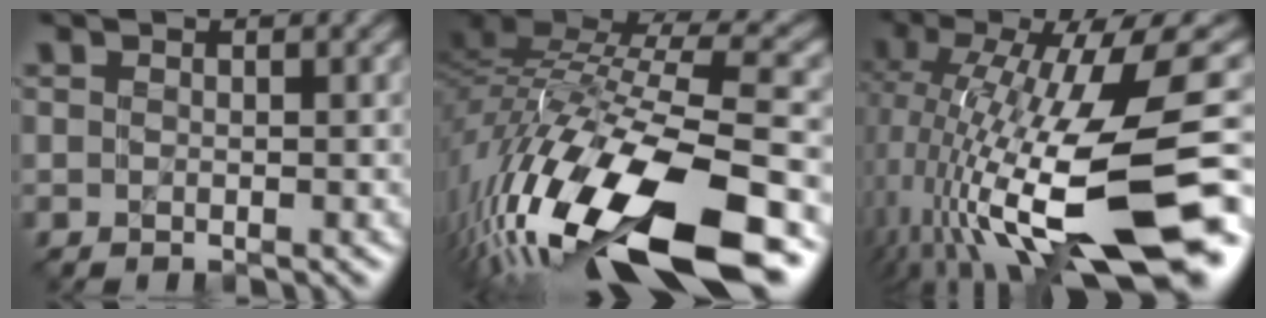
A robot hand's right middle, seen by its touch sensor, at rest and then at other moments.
{"total": 17.3, "force": [-8.0, 5.6, 14.4], "torque": [-0.293, -0.014, -0.126]}
{"total": 16.0, "force": [-2.9, 5.5, 14.7], "torque": [-0.252, -0.009, -0.038]}